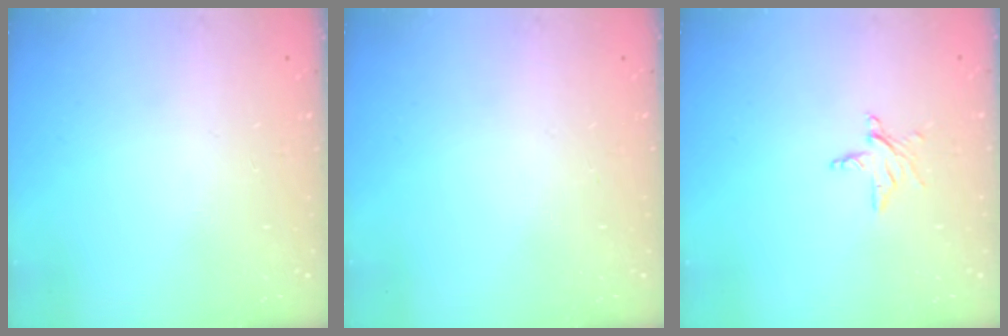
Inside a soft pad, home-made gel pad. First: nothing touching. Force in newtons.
{"total": 0.0}
{"total": 3.7, "press": 3.7, "slide": 0.2}